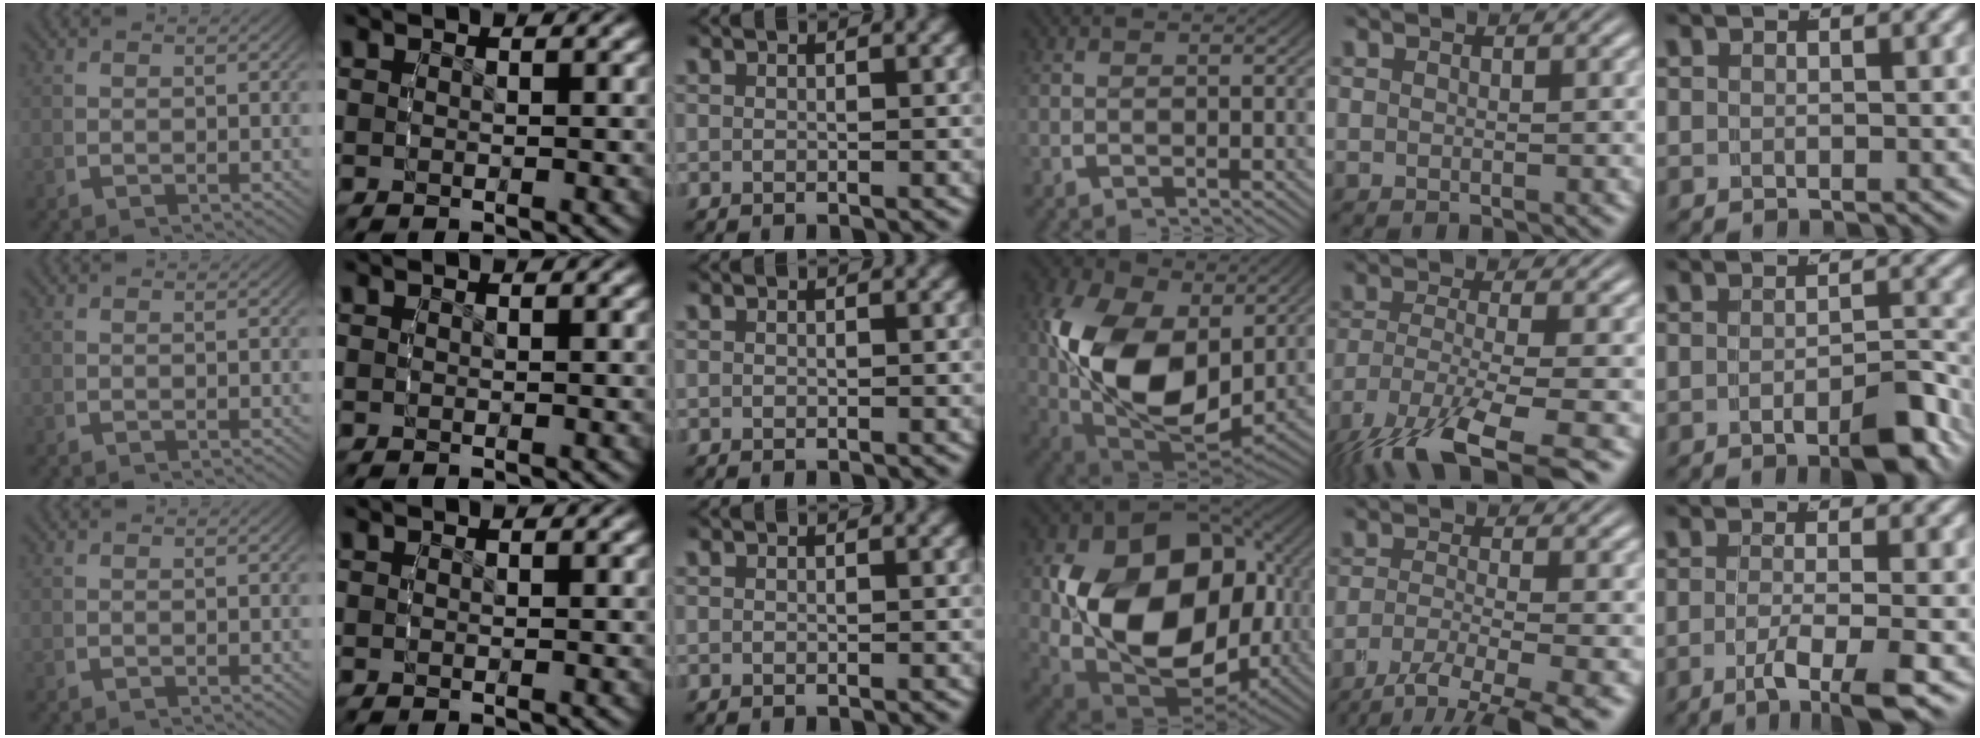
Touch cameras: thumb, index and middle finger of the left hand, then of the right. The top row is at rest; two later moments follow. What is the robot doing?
{"motion": "grasp_and_lifting", "object": "ethernet cable"}